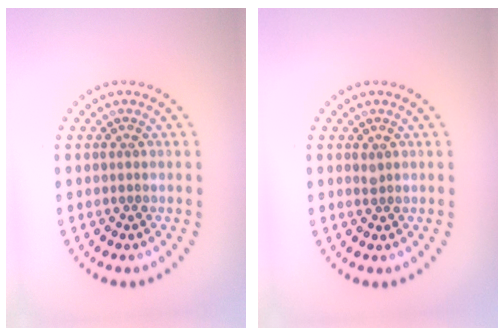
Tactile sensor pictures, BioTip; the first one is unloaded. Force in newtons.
{"total": 0.6, "press": 0.4, "slide": 0.4}